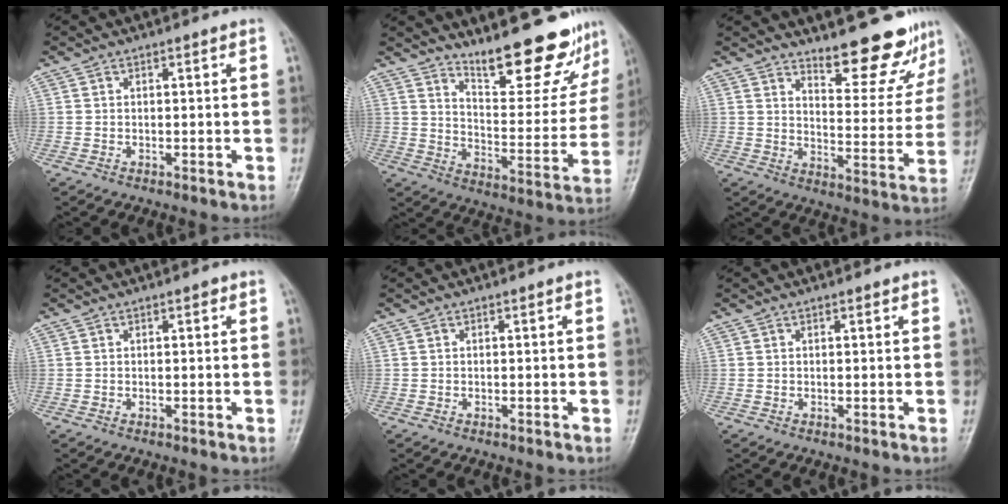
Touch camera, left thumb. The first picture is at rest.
{"total": 18.6, "force": [15.4, 4.7, 9.4], "torque": [-0.095, -0.117, 0.218]}
{"total": 13.5, "force": [11.9, 3.4, 5.4], "torque": [-0.040, -0.106, 0.157]}
{"total": 0.7, "force": [0.4, 0.3, 0.5], "torque": [-0.004, 0.000, 0.003]}
{"total": 0.0}
{"total": 0.7, "force": [0.5, 0.3, 0.4], "torque": [-0.008, -0.002, 0.005]}